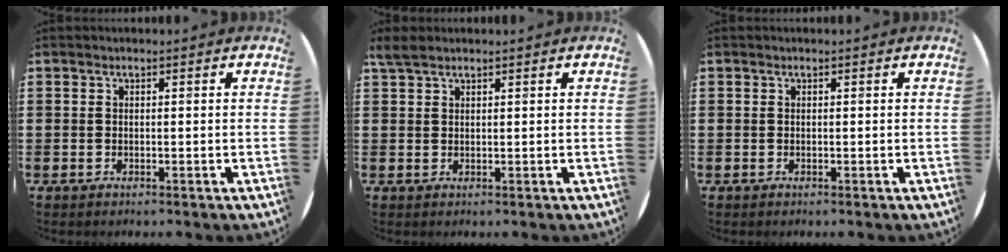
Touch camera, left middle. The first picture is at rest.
{"total": 2.0, "force": [1.7, 0.6, 1.0], "torque": [-0.016, 0.001, 0.029]}
{"total": 0.0}